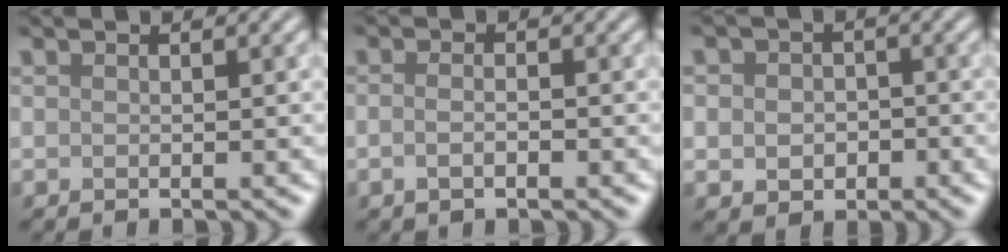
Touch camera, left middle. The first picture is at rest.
{"total": 1.6, "force": [-0.6, 0.7, 1.4], "torque": [-0.025, -0.002, -0.014]}
{"total": 3.6, "force": [-0.5, 3.0, 2.0], "torque": [-0.018, -0.007, -0.014]}